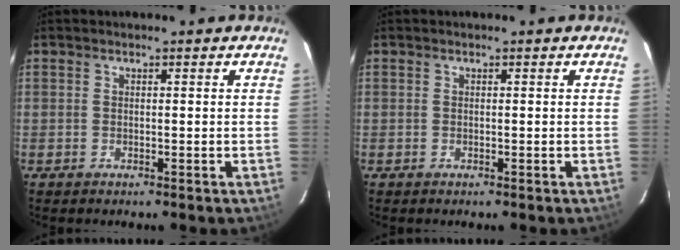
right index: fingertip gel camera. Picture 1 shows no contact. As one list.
[{"total": 0.0}]